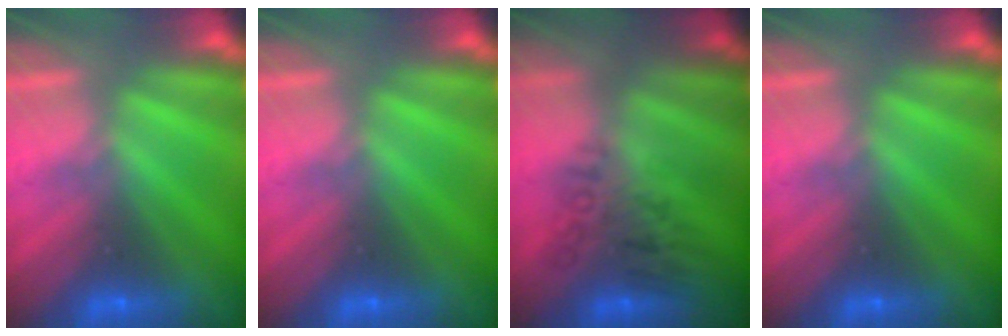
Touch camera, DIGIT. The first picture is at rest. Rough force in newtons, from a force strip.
{"total": 0.0}
{"total": 2.9}
{"total": 0.0}